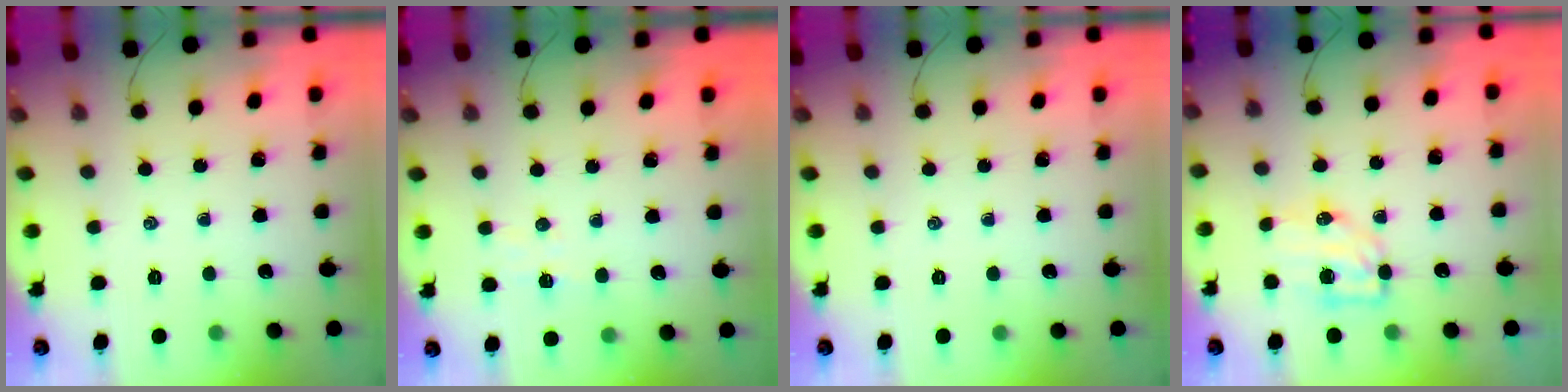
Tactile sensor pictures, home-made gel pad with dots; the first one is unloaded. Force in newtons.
{"total": 4.0, "press": 3.9, "slide": 0.6}
{"total": 0.0}
{"total": 6.6, "press": 6.6, "slide": 0.7}